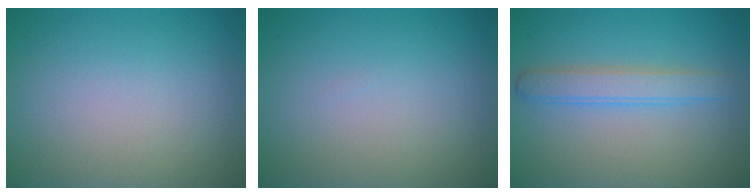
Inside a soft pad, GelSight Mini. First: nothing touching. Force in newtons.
{"total": 0.0}
{"total": 2.9, "press": 2.9, "slide": 0.1}